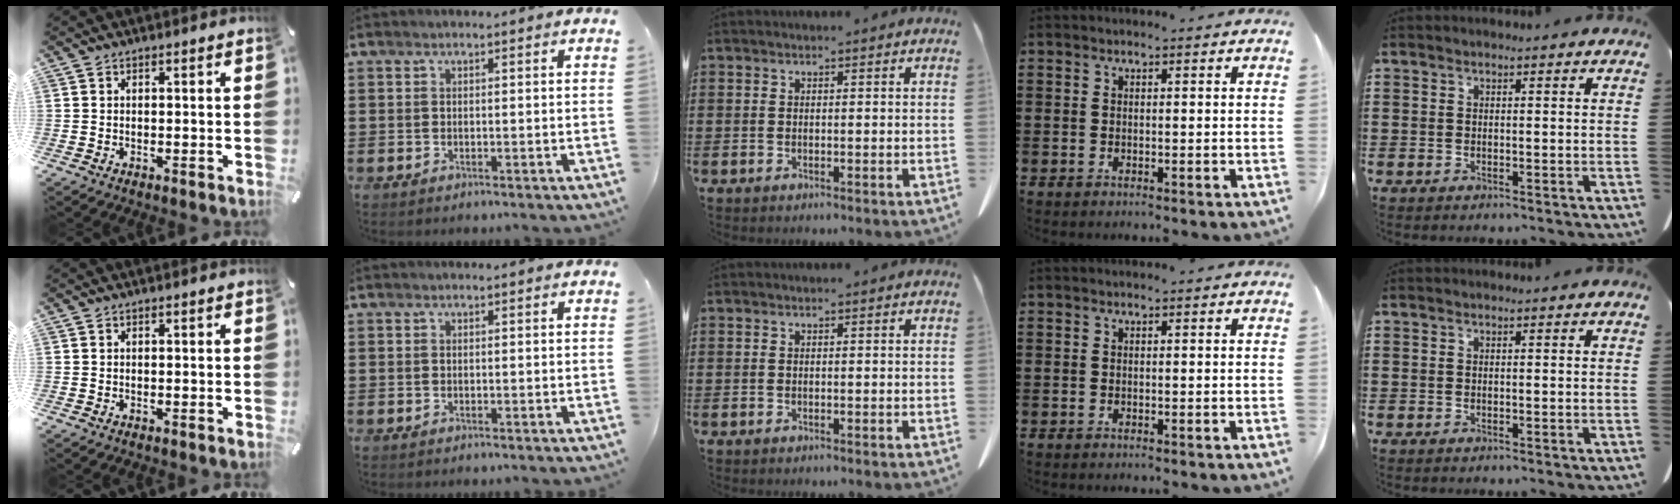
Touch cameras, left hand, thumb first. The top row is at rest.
{}